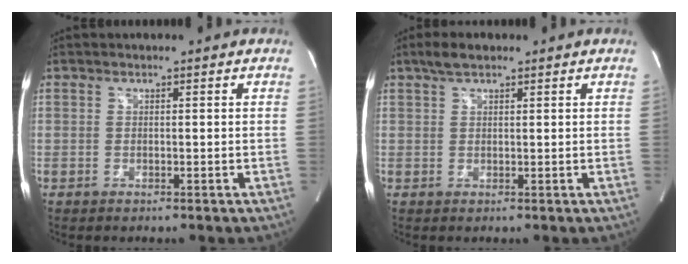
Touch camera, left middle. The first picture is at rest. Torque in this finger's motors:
{"motor_torque": [-0.09, -0.14, -0.17, -0.01]}